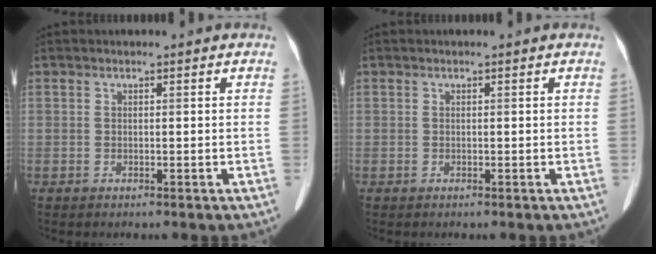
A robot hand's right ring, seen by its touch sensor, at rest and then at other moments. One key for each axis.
{"total": 0.0}